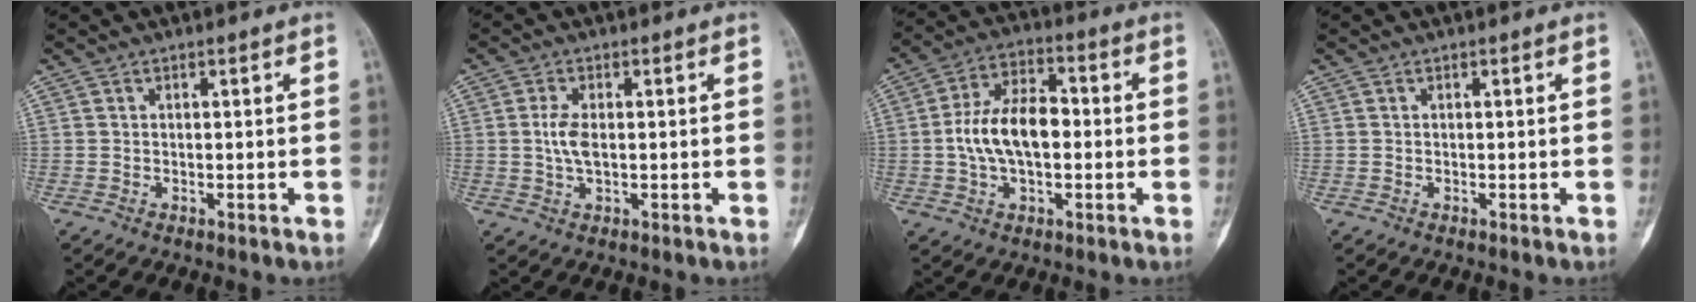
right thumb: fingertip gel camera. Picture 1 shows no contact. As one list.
[{"total": 3.8, "force": [0.1, 1.7, 3.4], "torque": [-0.073, 0.002, 0.003]}, {"total": 12.3, "force": [-0.5, 6.9, 10.2], "torque": [-0.183, 0.026, -0.014]}, {"total": 0.0}]